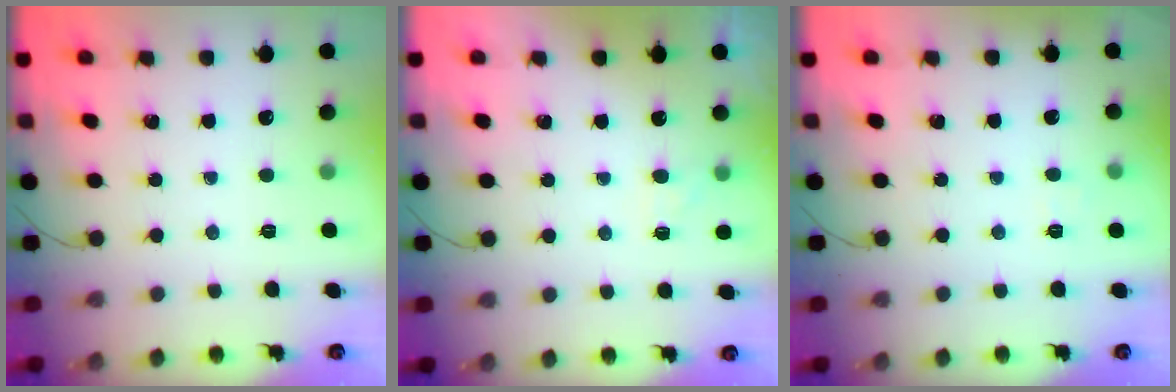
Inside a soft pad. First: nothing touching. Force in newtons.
{"total": 3.8, "press": 3.6, "slide": 1.3}
{"total": 3.5, "press": 3.4, "slide": 1.0}